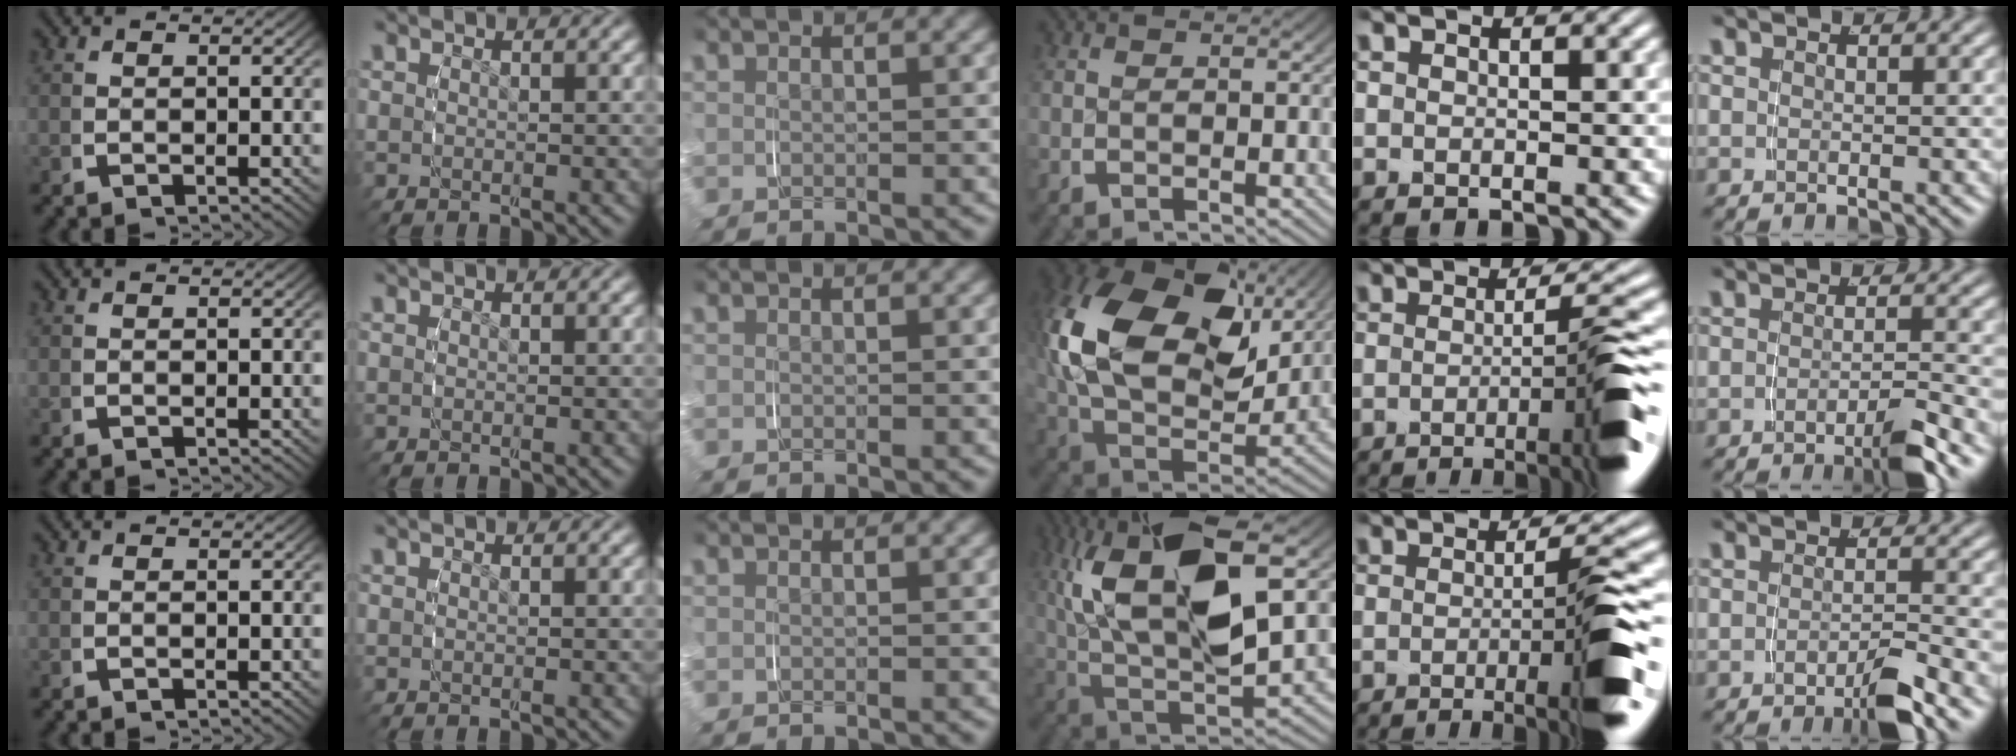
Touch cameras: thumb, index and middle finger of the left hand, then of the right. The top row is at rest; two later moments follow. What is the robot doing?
{"motion": "grasp_and_lifting", "object": "jar lid"}